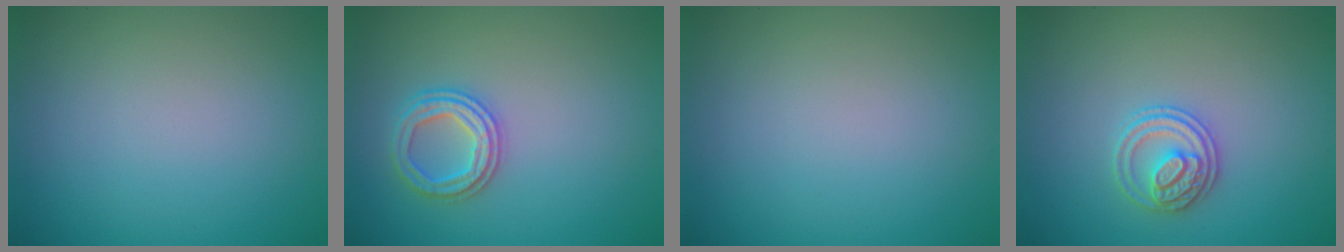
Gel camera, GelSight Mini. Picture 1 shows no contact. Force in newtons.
{"total": 2.6, "press": 2.6, "slide": 0.1}
{"total": 0.0}
{"total": 2.7, "press": 2.7, "slide": 0.6}